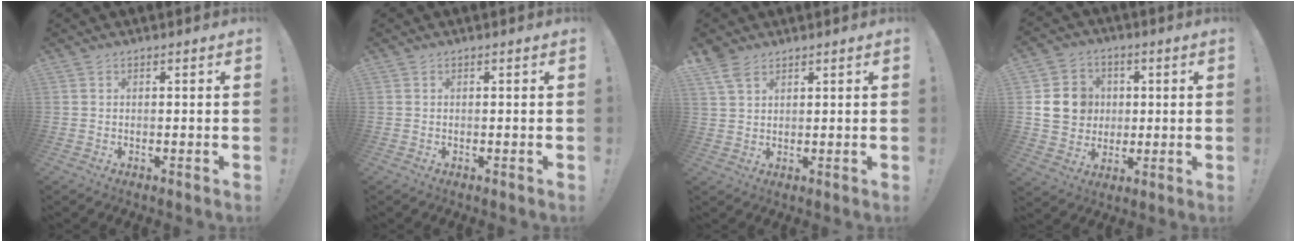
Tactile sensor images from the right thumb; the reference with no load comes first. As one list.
[{"total": 0.0}, {"total": 5.0, "force": [3.7, 2.2, 2.5], "torque": [-0.050, -0.014, 0.072]}, {"total": 13.6, "force": [2.2, 12.2, 5.7], "torque": [-0.087, -0.001, 0.051]}]